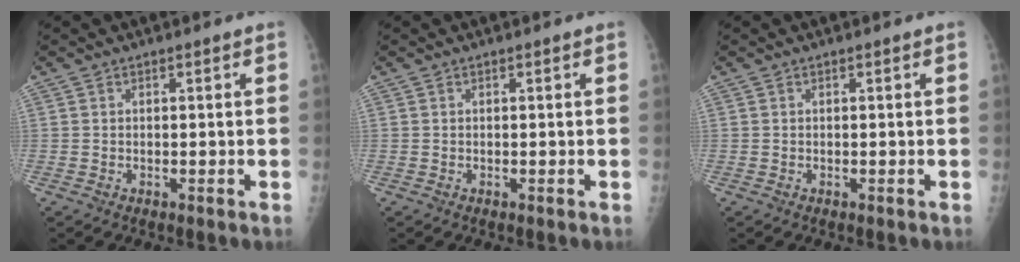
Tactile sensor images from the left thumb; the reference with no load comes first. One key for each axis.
{"total": 0.0}
{"total": 0.0}